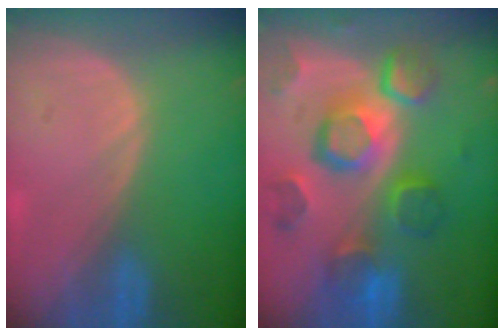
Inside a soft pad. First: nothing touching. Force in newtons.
{"total": 12.3, "press": 10.7, "slide": 6.1}